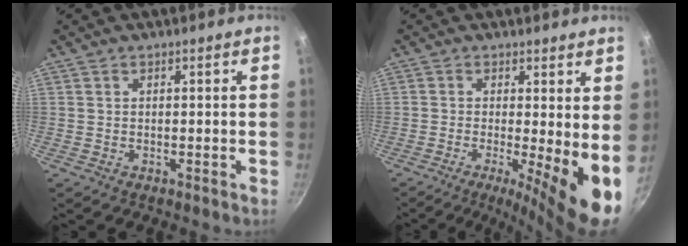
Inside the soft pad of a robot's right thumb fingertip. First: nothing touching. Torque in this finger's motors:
{"motor_torque": [1.59, 3.04, 0.13, -0.02, 0.16]}